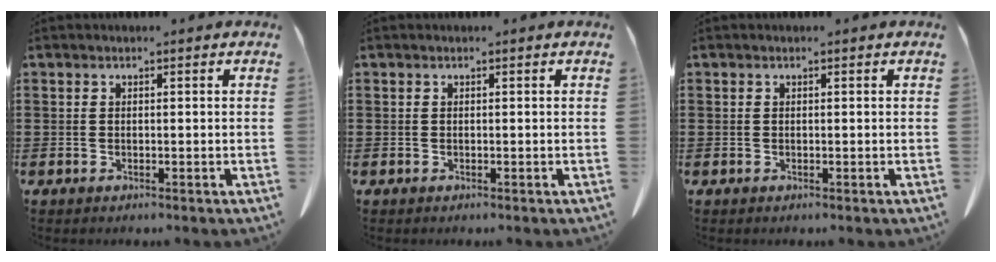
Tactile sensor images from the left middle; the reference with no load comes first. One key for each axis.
{"total": 0.0}
{"total": 0.0}